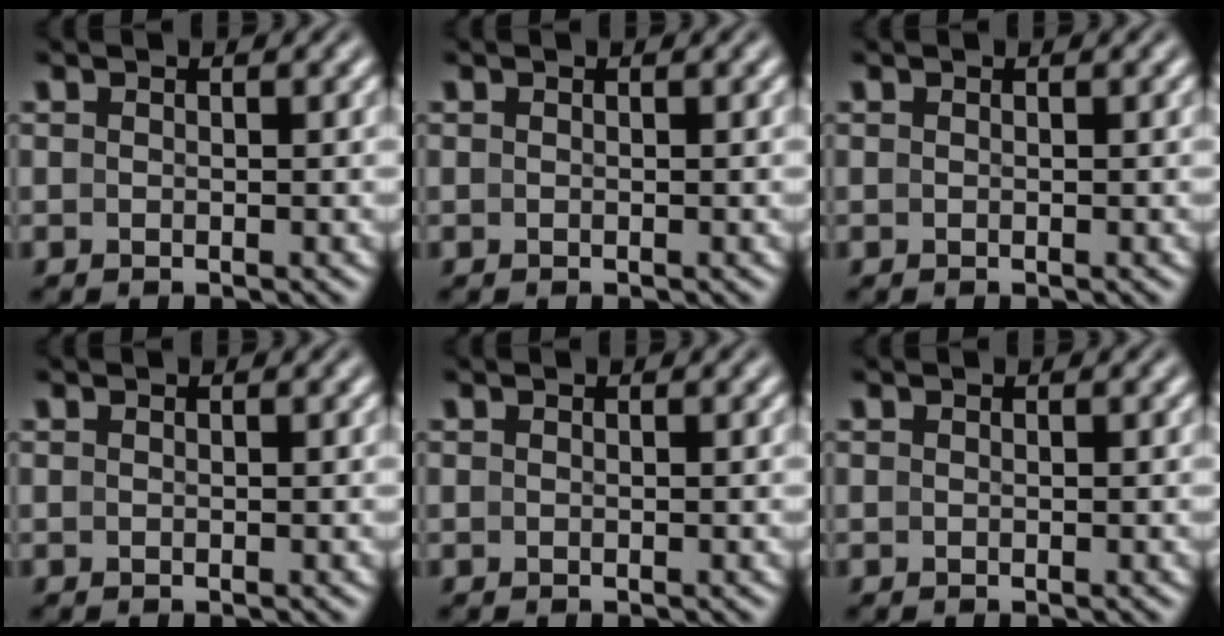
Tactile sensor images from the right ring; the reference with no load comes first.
{"total": 0.0}
{"total": 0.0}
{"total": 0.0}
{"total": 0.0}
{"total": 0.0}